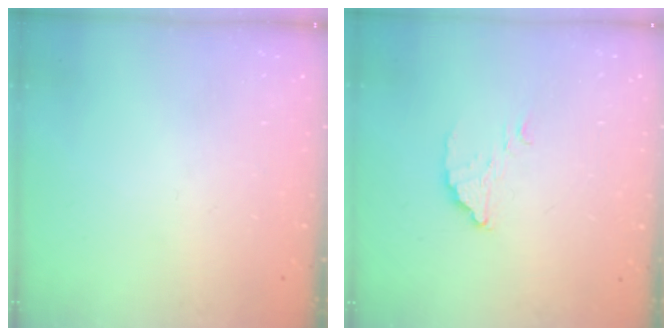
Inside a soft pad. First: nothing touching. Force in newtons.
{"total": 3.1, "press": 3.1, "slide": 0.1}